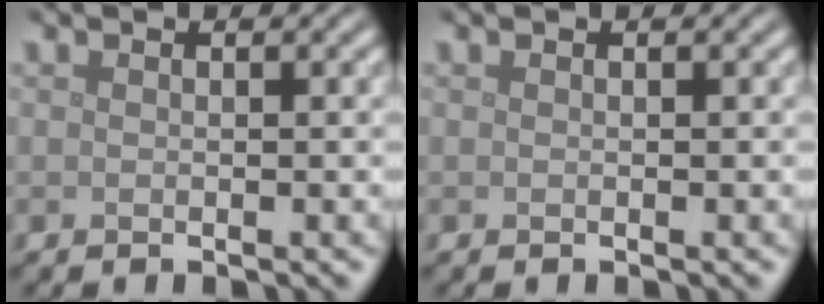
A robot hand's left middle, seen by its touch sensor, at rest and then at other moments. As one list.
[{"total": 0.0}]